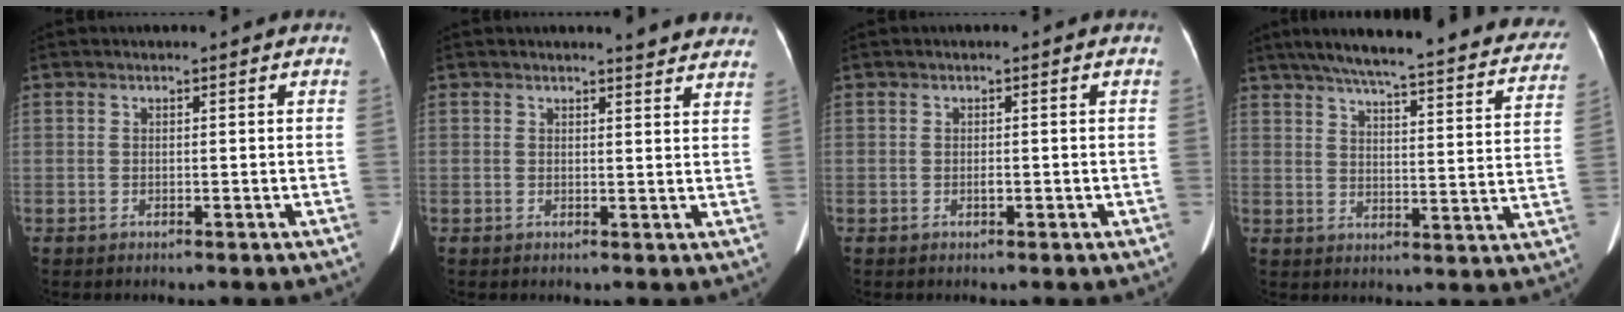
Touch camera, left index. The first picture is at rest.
{"total": 6.4, "force": [6.1, 1.2, 1.5], "torque": [-0.003, -0.011, 0.045]}
{"total": 0.7, "force": [-0.4, 0.3, 0.5], "torque": [-0.013, -0.005, -0.007]}
{"total": 30.7, "force": [26.6, 4.6, 14.6], "torque": [-0.221, -0.035, 0.319]}